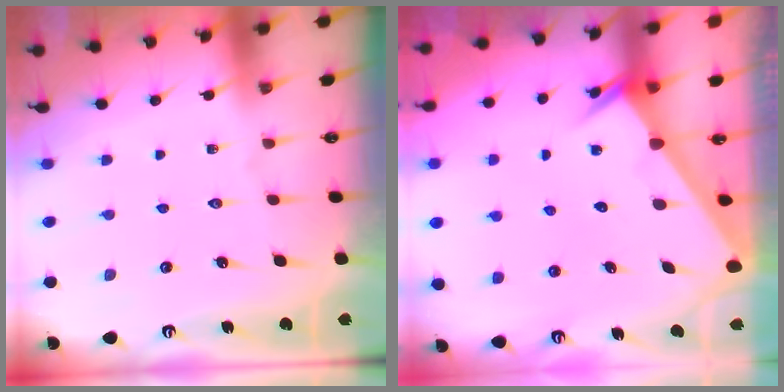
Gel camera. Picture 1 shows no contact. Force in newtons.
{"total": 2.3, "press": 2.3, "slide": 0.1}